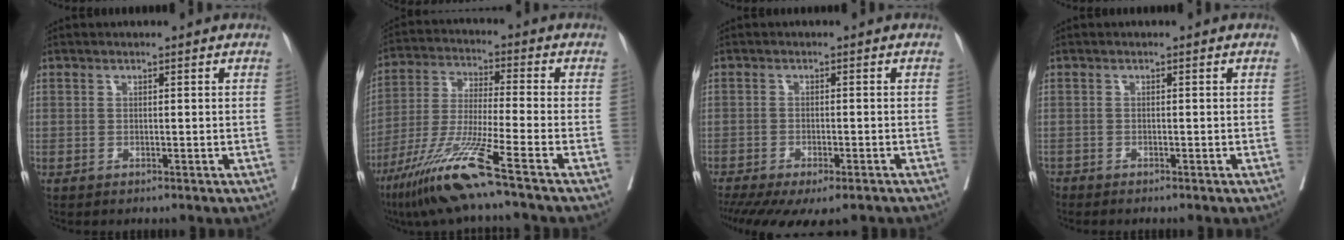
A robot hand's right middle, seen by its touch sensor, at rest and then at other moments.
{"total": 13.2, "force": [-8.4, -1.6, 10.0], "torque": [-0.204, -0.041, -0.159]}
{"total": 12.6, "force": [-9.5, 3.7, 7.3], "torque": [-0.153, -0.020, -0.137]}
{"total": 1.3, "force": [-1.2, 0.4, 0.1], "torque": [-0.005, -0.004, -0.022]}